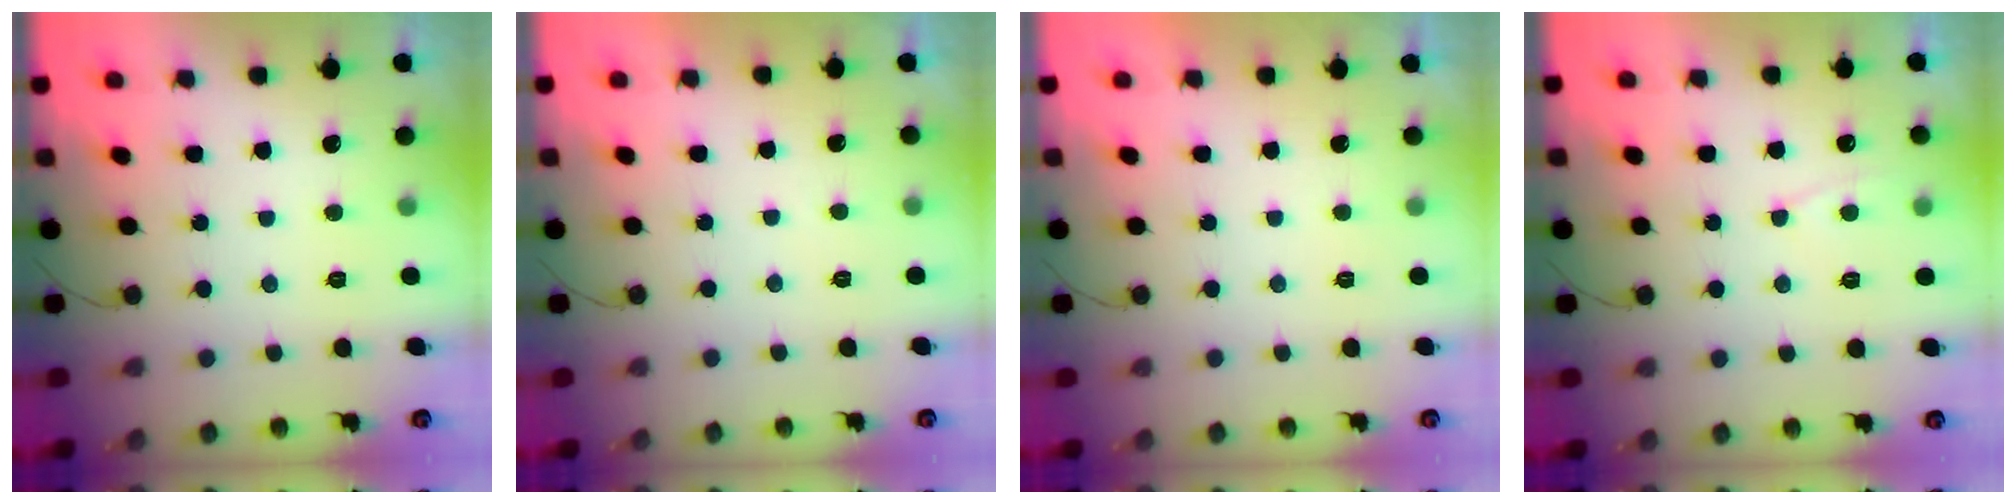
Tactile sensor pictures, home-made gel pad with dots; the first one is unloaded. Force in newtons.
{"total": 0.8, "press": 0.7, "slide": 0.5}
{"total": 2.2, "press": 2.2, "slide": 0.3}
{"total": 3.9, "press": 3.9, "slide": 0.4}